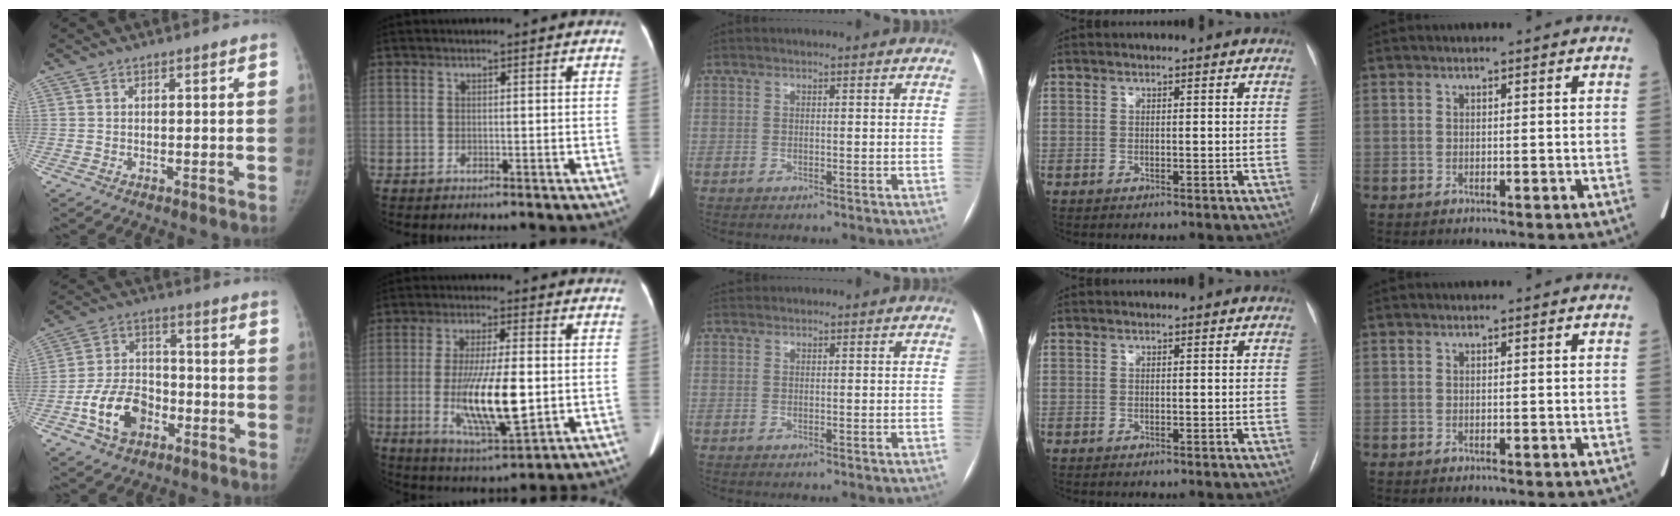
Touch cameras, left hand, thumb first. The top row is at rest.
{"thumb": {"total": 12.1, "force": [-5.1, 8.3, 7.2], "torque": [-0.111, 0.031, -0.090]}, "index": {"total": 12.9, "force": [-1.7, 2.6, 12.5], "torque": [-0.234, -0.018, -0.023]}, "middle": {"total": 0.9, "force": [0.8, 0.2, -0.1], "torque": [-0.006, 0.018, 0.019]}}